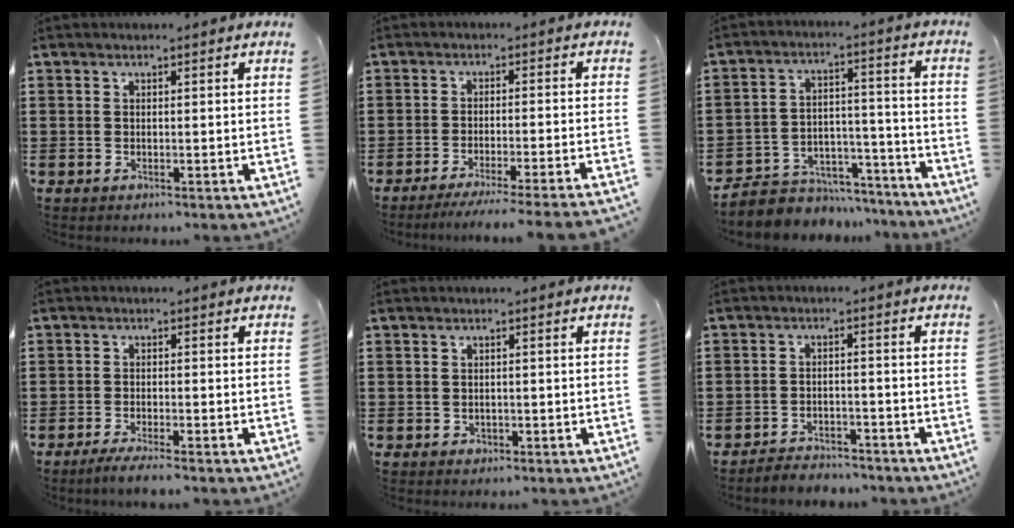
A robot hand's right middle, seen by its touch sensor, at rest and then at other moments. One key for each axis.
{"total": 3.5, "fx": -3.0, "fy": -0.7, "fz": 1.7, "tx": -0.027, "ty": -0.008, "tz": -0.061}
{"total": 5.5, "fx": -5.1, "fy": 2.1, "fz": 0.3, "tx": -0.007, "ty": 0.018, "tz": -0.101}
{"total": 2.0, "fx": -1.8, "fy": -0.2, "fz": 1.0, "tx": -0.015, "ty": 0.001, "tz": -0.034}
{"total": 0.5, "fx": -0.1, "fy": 0.4, "fz": 0.2, "tx": -0.007, "ty": 0.001, "tz": -0.002}
{"total": 3.1, "fx": -3.1, "fy": 0.4, "fz": -0.2, "tx": -0.004, "ty": 0.001, "tz": -0.067}